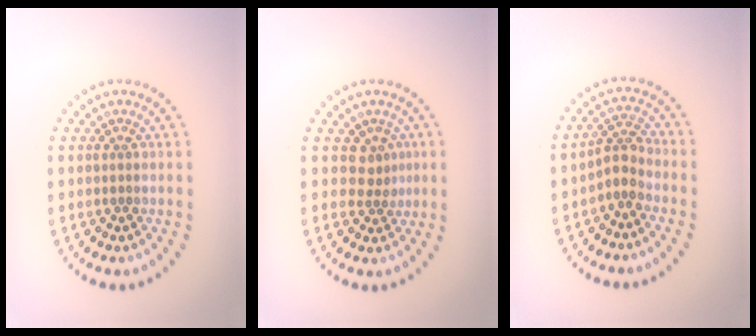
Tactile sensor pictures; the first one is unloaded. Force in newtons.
{"total": 2.0, "press": 1.4, "slide": 1.4}
{"total": 2.4, "press": 1.7, "slide": 1.7}